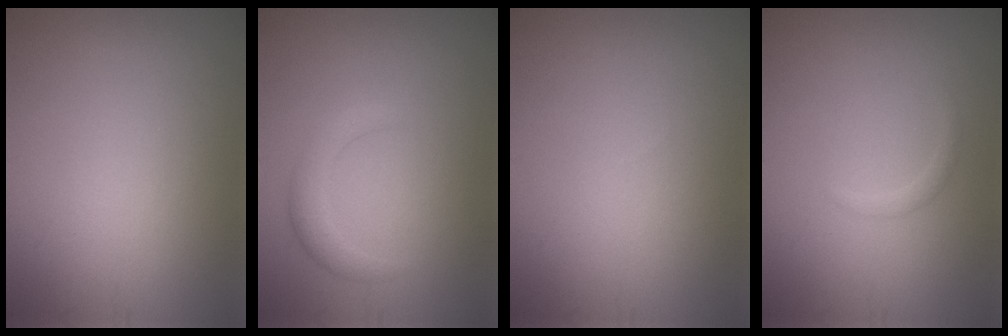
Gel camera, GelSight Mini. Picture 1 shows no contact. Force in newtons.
{"total": 2.0, "press": 2.0, "slide": 0.1}
{"total": 0.0}
{"total": 0.8, "press": 0.8, "slide": 0.0}